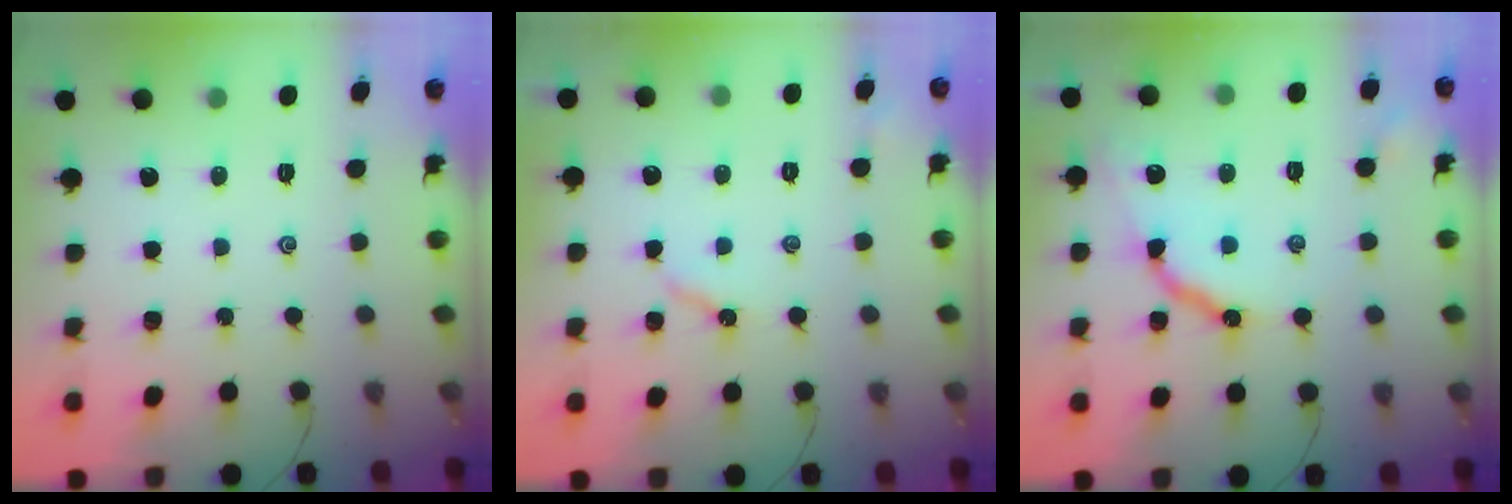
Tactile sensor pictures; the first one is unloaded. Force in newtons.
{"total": 3.6, "press": 3.6, "slide": 0.6}
{"total": 10.8, "press": 10.7, "slide": 1.2}